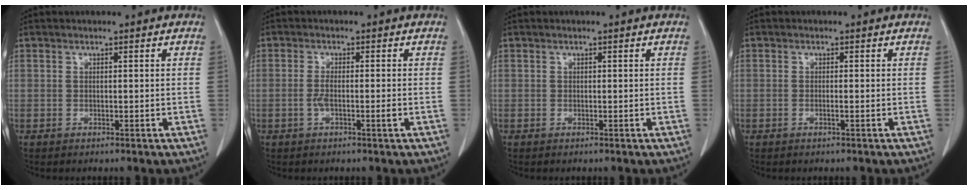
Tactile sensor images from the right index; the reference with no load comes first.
{"total": 2.5, "force": [-0.8, 0.2, 2.3], "torque": [-0.047, 0.002, -0.015]}
{"total": 0.0}
{"total": 0.6, "force": [-0.3, -0.1, 0.6], "torque": [-0.010, 0.001, -0.004]}